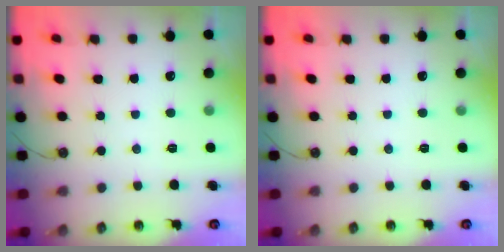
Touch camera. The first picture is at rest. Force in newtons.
{"total": 0.0}